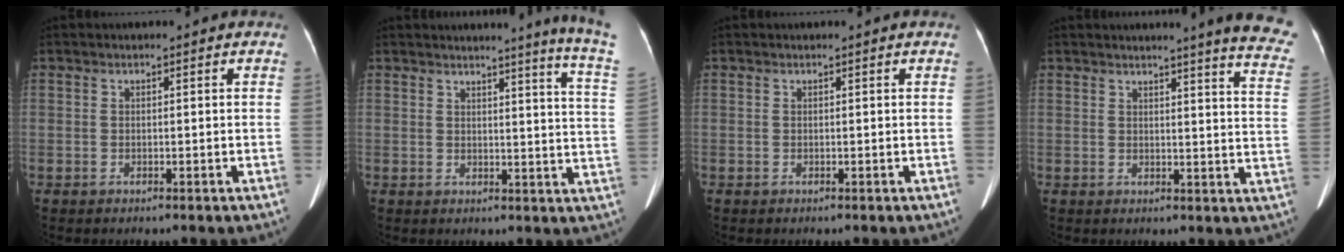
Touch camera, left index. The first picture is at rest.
{"total": 11.0, "force": [9.8, -2.3, 4.5], "torque": [-0.053, -0.085, 0.089]}
{"total": 0.0}
{"total": 12.7, "force": [11.1, -0.4, 6.1], "torque": [-0.055, -0.074, 0.098]}